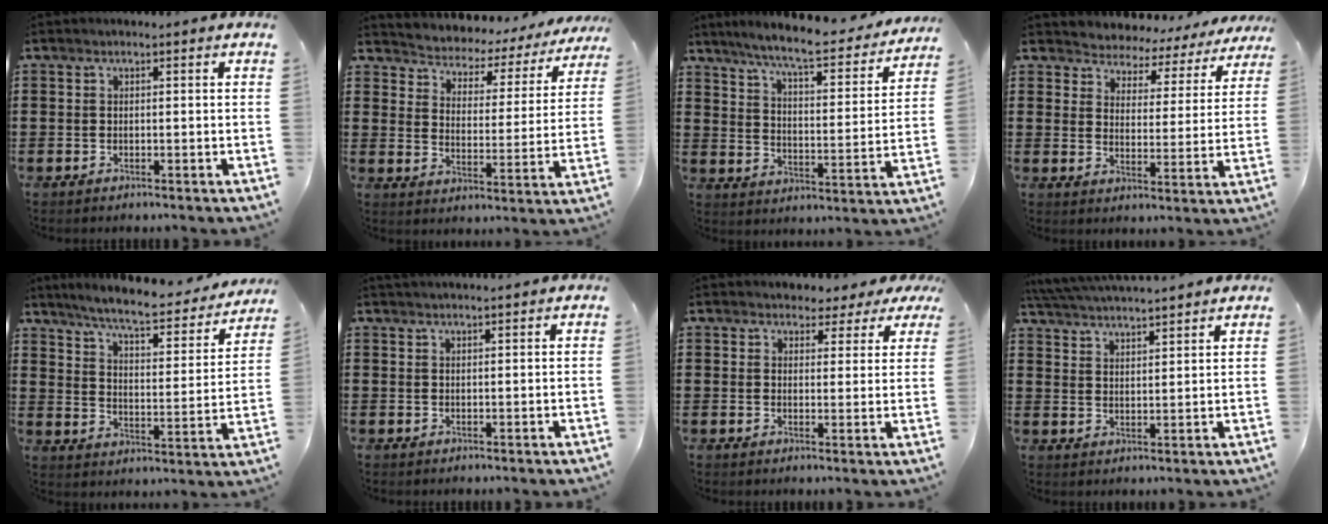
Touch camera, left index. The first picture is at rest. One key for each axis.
{"total": 2.8, "fx": 2.7, "fy": 0.9, "fz": -0.2, "tx": -0.020, "ty": -0.030, "tz": 0.034}
{"total": 7.8, "fx": 6.8, "fy": -0.2, "fz": 3.8, "tx": -0.092, "ty": -0.046, "tz": 0.108}
{"total": 3.4, "fx": 3.3, "fy": 0.7, "fz": -0.6, "tx": -0.015, "ty": -0.028, "tz": 0.048}
{"total": 7.0, "fx": 6.1, "fy": 0.0, "fz": 3.3, "tx": -0.081, "ty": -0.042, "tz": 0.098}
{"total": 1.0, "fx": 1.0, "fy": 0.1, "fz": 0.0, "tx": -0.002, "ty": 0.000, "tz": 0.019}
{"total": 3.0, "fx": 2.5, "fy": 1.6, "fz": 0.3, "tx": -0.012, "ty": -0.002, "tz": 0.044}
{"total": 4.6, "fx": 4.6, "fy": -0.4, "fz": 0.4, "tx": -0.027, "ty": -0.024, "tz": 0.080}